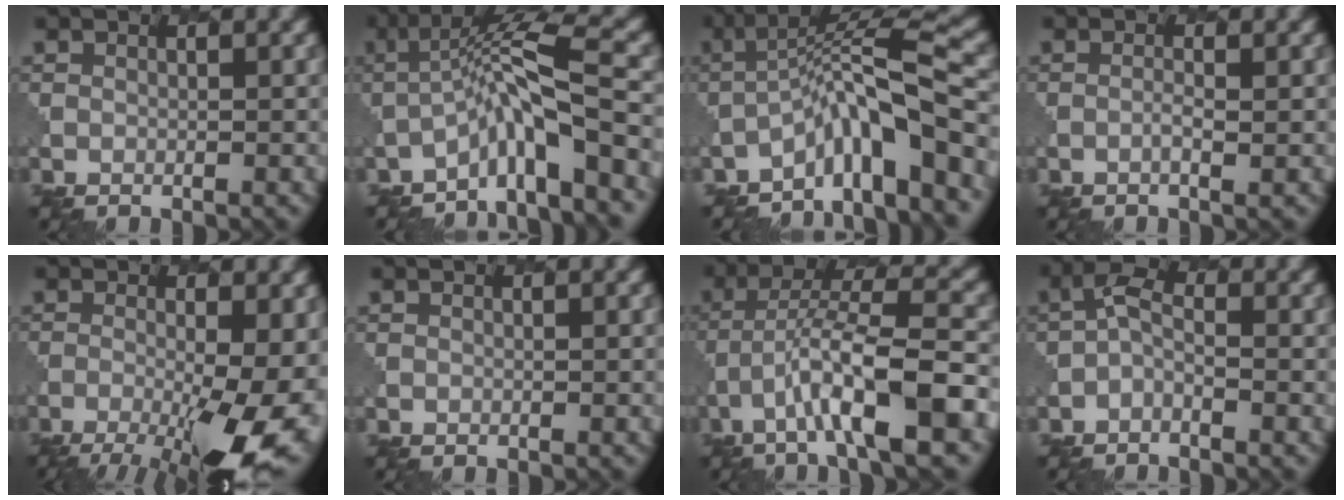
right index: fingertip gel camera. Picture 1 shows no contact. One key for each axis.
{"total": 6.7, "fx": -2.8, "fy": 1.1, "fz": 6.0, "tx": -0.096, "ty": 0.020, "tz": -0.054}
{"total": 7.5, "fx": -4.0, "fy": 1.3, "fz": 6.2, "tx": -0.096, "ty": 0.018, "tz": -0.071}
{"total": 0.7, "fx": 0.1, "fy": 0.1, "fz": 0.7, "tx": -0.012, "ty": 0.004, "tz": 0.001}
{"total": 11.6, "fx": -4.2, "fy": 3.5, "fz": 10.2, "tx": -0.154, "ty": -0.016, "tz": -0.056}
{"total": 0.0}
{"total": 8.5, "fx": -3.4, "fy": 1.6, "fz": 7.6, "tx": -0.133, "ty": 0.014, "tz": -0.057}
{"total": 1.6, "fx": -0.8, "fy": 0.8, "fz": 1.1, "tx": -0.026, "ty": 0.006, "tz": -0.021}